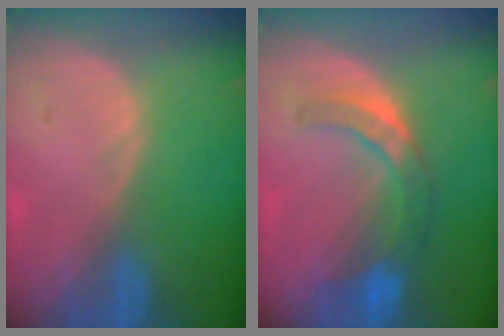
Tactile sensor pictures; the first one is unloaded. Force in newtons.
{"total": 7.2, "press": 6.5, "slide": 3.2}